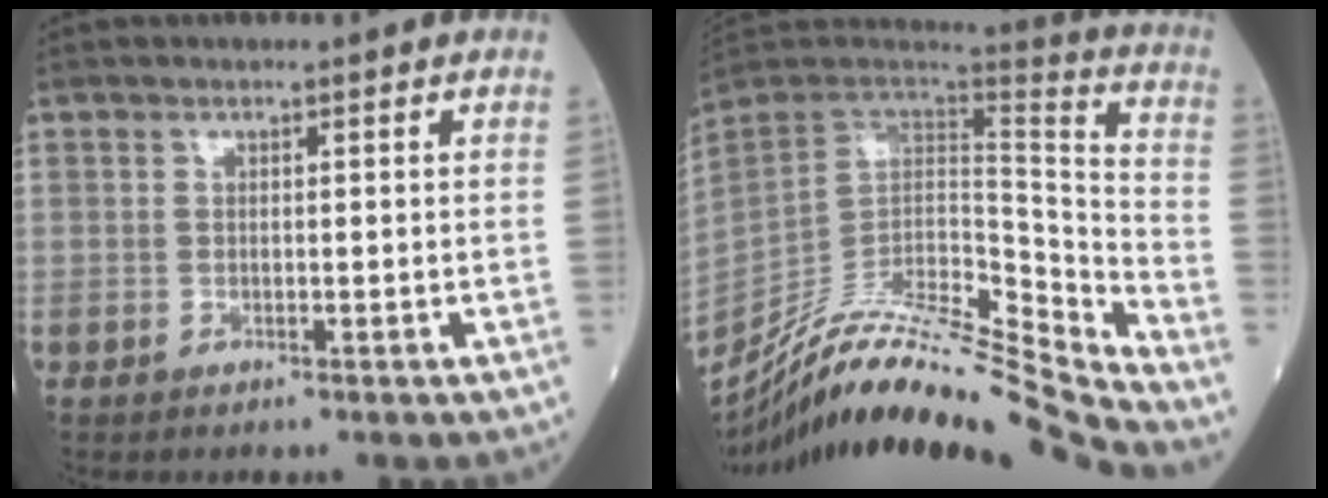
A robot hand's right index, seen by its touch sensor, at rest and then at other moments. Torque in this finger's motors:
{"motor_torque": [-1.46, -0.68, -1.05, -0.21]}